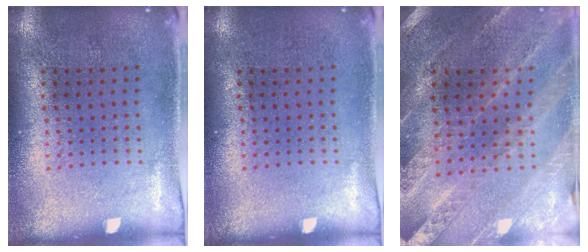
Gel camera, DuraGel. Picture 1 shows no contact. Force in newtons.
{"total": 0.0}
{"total": 1.5, "press": 1.5, "slide": 0.2}